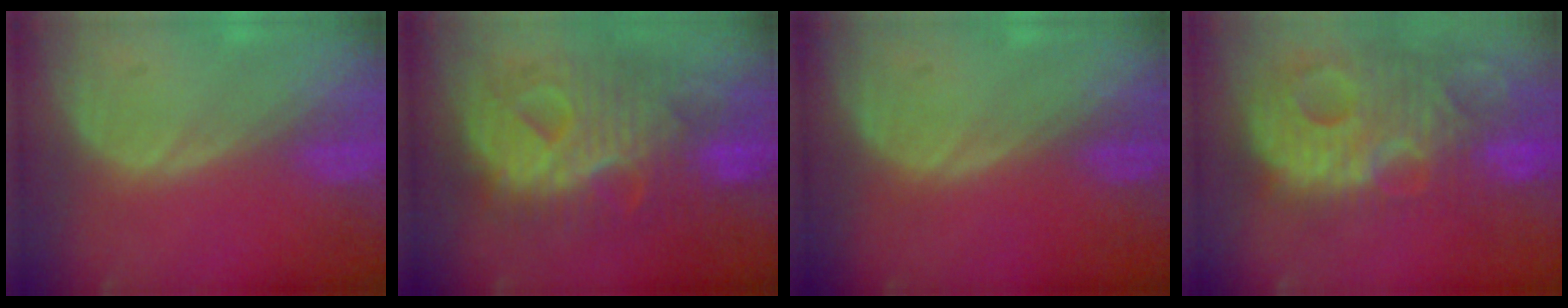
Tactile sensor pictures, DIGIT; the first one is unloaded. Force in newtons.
{"total": 12.1, "press": 12.0, "slide": 1.4}
{"total": 0.0}
{"total": 14.0, "press": 12.1, "slide": 7.2}